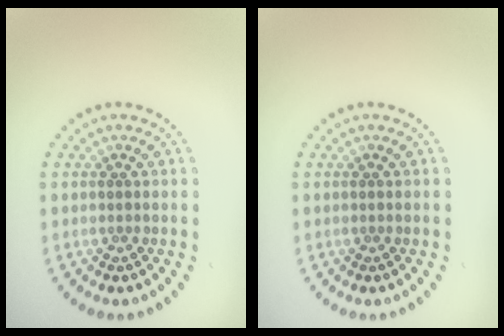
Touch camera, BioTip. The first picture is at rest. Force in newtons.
{"total": 0.0}